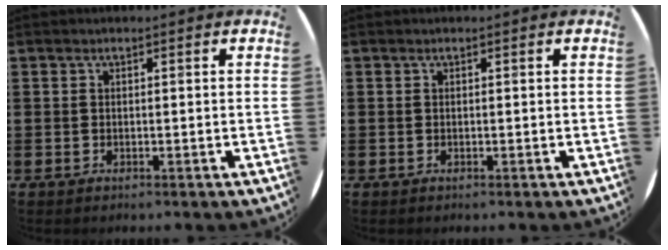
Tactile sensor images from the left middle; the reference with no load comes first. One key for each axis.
{"total": 0.0}